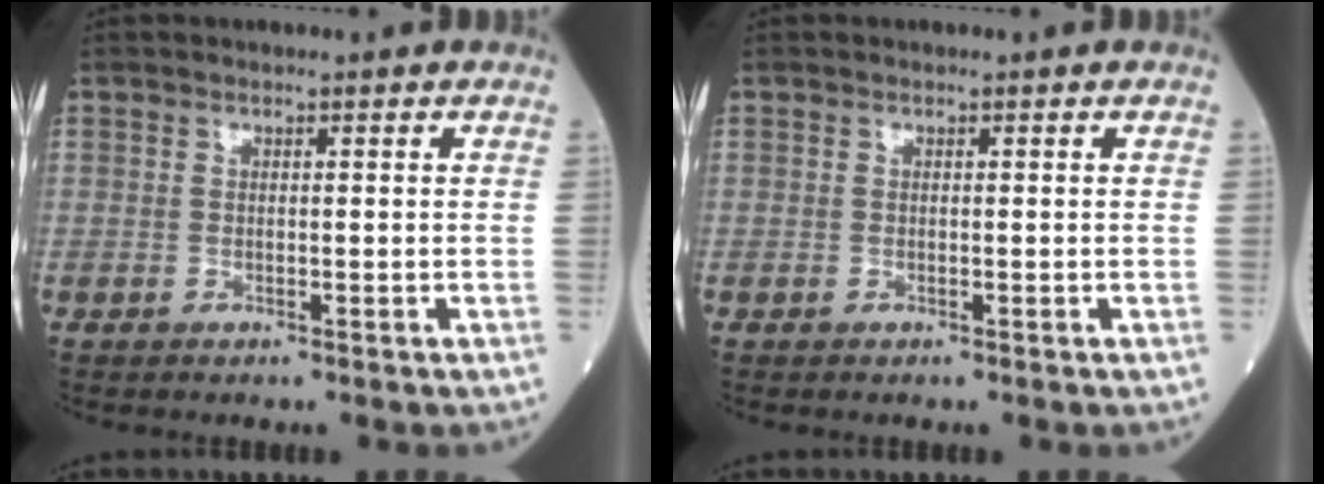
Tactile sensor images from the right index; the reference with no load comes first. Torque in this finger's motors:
{"motor_torque": [0.01, 0.01, 0.00, 0.00]}